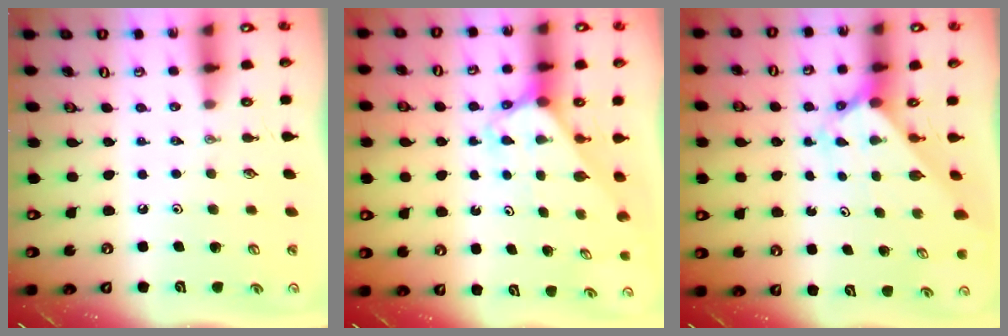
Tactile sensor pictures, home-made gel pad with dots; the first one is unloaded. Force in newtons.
{"total": 2.6, "press": 2.6, "slide": 0.2}
{"total": 2.4, "press": 2.4, "slide": 0.3}